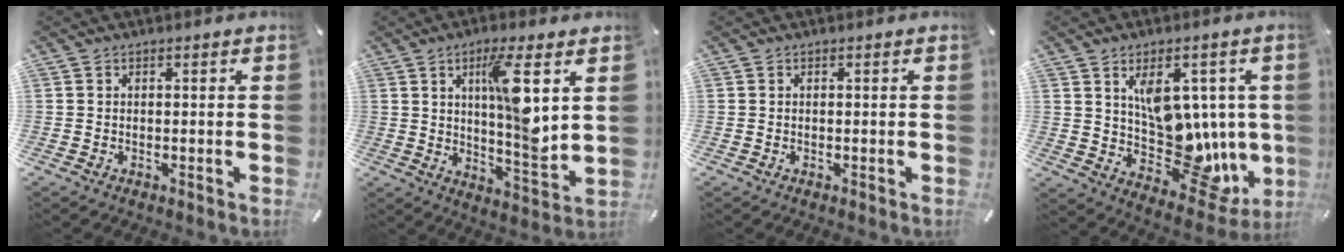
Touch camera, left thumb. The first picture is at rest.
{"total": 13.3, "force": [4.6, 3.4, 12.0], "torque": [-0.179, -0.027, 0.067]}
{"total": 0.0}
{"total": 15.7, "force": [3.2, 11.3, 10.4], "torque": [-0.124, -0.043, 0.073]}